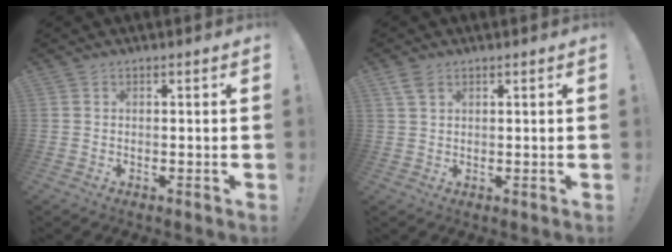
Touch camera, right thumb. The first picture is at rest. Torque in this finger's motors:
{"motor_torque": [0.18, 0.62, 0.35, 0.05, 0.02]}